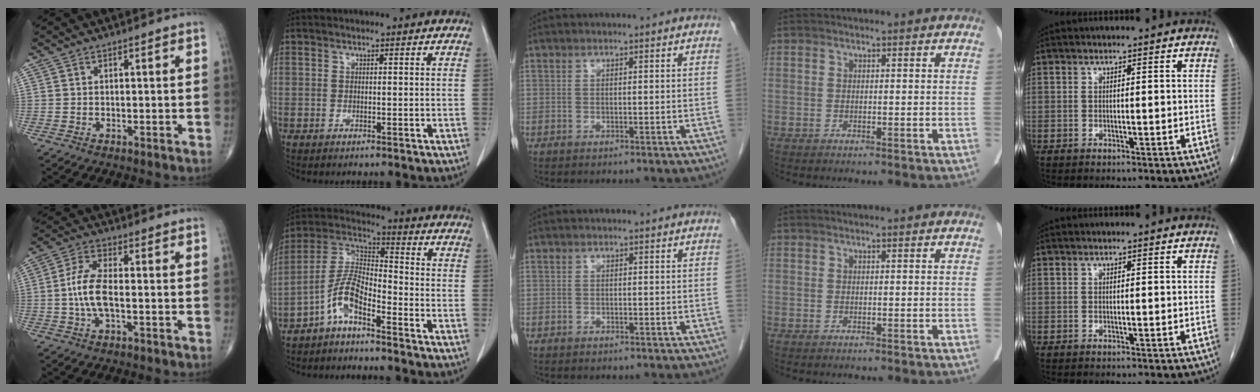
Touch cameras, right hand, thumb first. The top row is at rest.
{"thumb": {"total": 7.3, "force": [-1.1, 3.0, 6.6], "torque": [-0.145, 0.019, -0.025]}, "index": {"total": 7.2, "force": [-4.6, 2.1, 5.2], "torque": [-0.119, 0.015, -0.097]}, "middle": {"total": 0.7, "force": [-0.5, 0.6, 0.0], "torque": [-0.002, 0.006, -0.011]}}